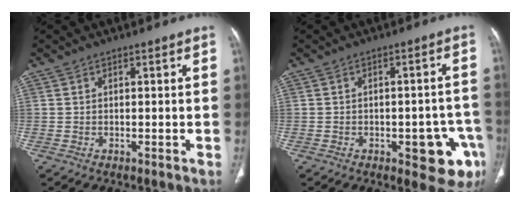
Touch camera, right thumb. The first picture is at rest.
{"total": 10.4, "force": [-4.3, 4.5, 8.3], "torque": [-0.073, 0.023, -0.043]}